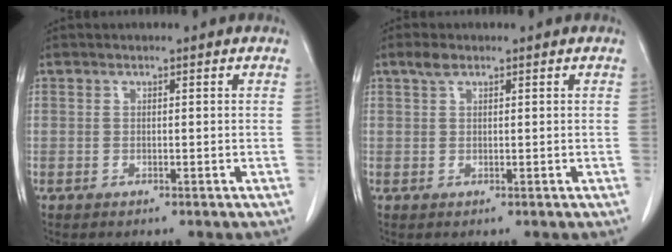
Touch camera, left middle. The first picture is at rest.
{"total": 1.6, "force": [1.1, 0.6, 0.9], "torque": [-0.023, 0.009, 0.021]}